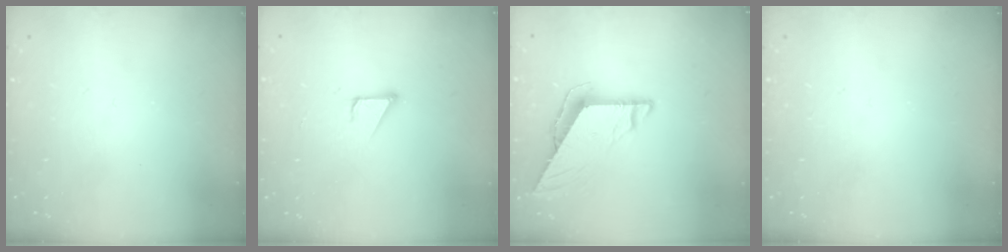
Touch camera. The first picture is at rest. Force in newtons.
{"total": 2.1, "press": 2.1, "slide": 0.0}
{"total": 7.7, "press": 7.6, "slide": 0.6}
{"total": 0.0}